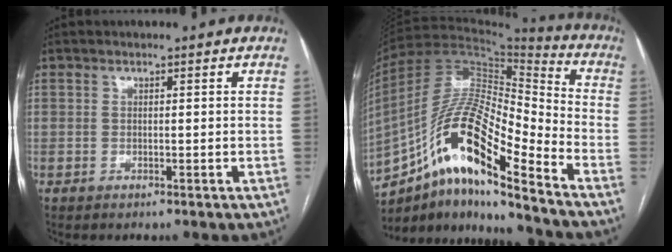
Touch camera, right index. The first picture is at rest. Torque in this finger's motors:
{"motor_torque": [1.15, -0.99, 1.00, 0.20]}